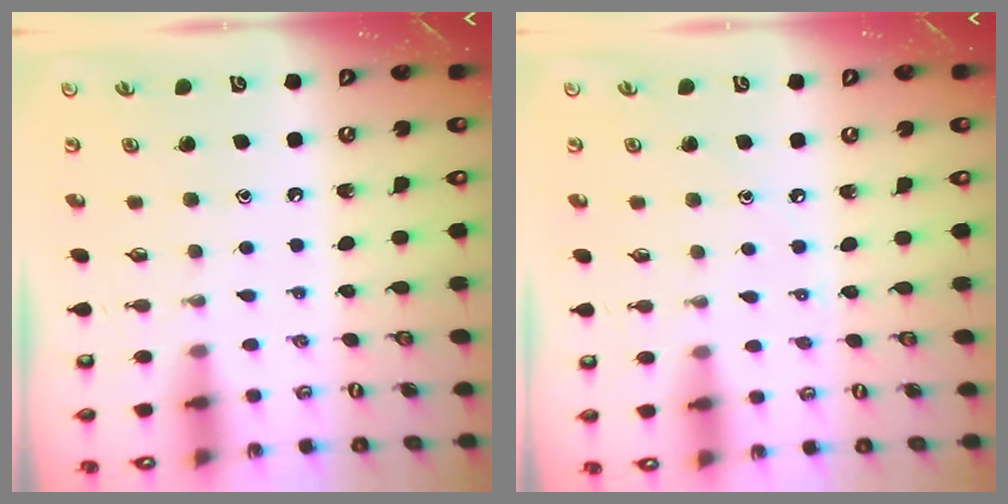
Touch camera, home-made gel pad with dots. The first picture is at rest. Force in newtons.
{"total": 2.3, "press": 2.3, "slide": 0.3}